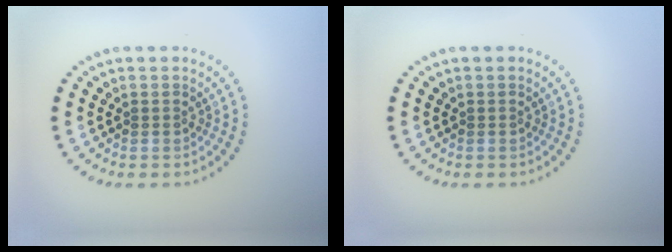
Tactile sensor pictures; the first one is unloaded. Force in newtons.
{"total": 0.0}